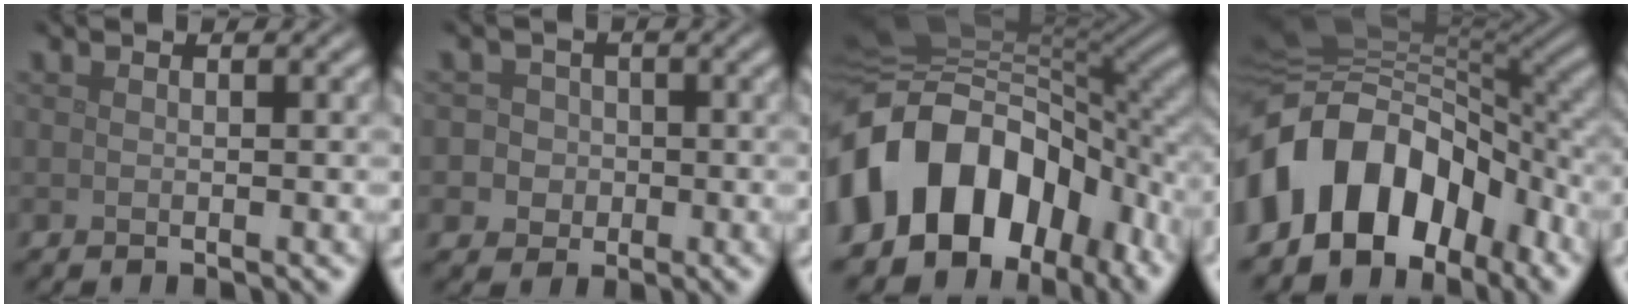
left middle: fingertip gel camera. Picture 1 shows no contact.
{"total": 5.5, "force": [-0.8, 5.2, 1.4], "torque": [-0.012, 0.019, -0.038]}
{"total": 15.2, "force": [-5.6, 10.6, 9.4], "torque": [-0.164, 0.006, -0.098]}
{"total": 13.0, "force": [-5.5, 8.8, 7.8], "torque": [-0.133, 0.016, -0.104]}